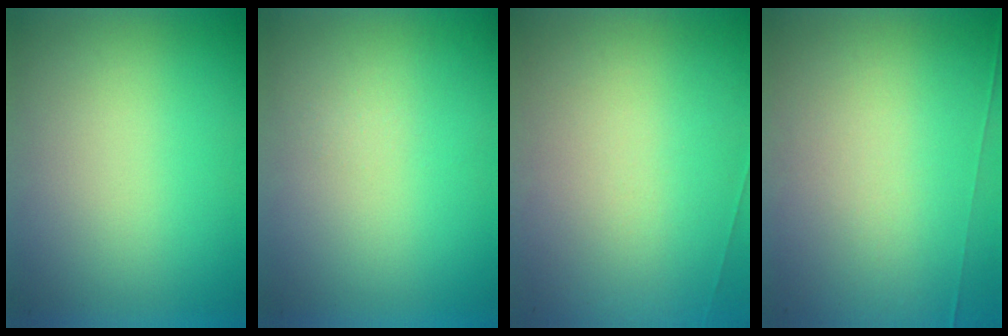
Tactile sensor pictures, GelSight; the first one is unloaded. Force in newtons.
{"total": 1.3}
{"total": 6.8}
{"total": 7.1}